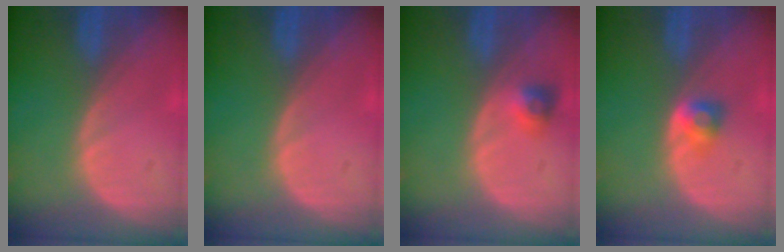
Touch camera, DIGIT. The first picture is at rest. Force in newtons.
{"total": 0.0}
{"total": 2.9, "press": 2.6, "slide": 1.2}
{"total": 2.7, "press": 2.4, "slide": 1.1}